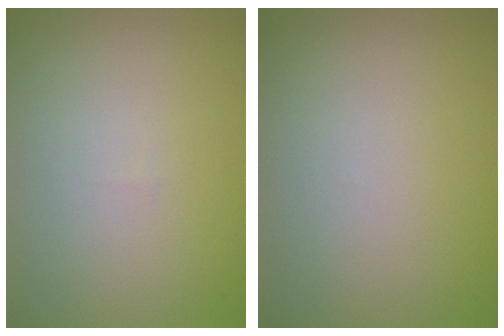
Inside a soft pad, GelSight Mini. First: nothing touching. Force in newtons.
{"total": 0.0}